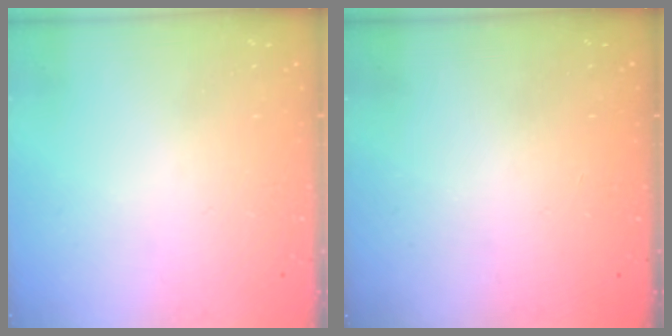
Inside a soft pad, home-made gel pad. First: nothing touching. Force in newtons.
{"total": 0.0}